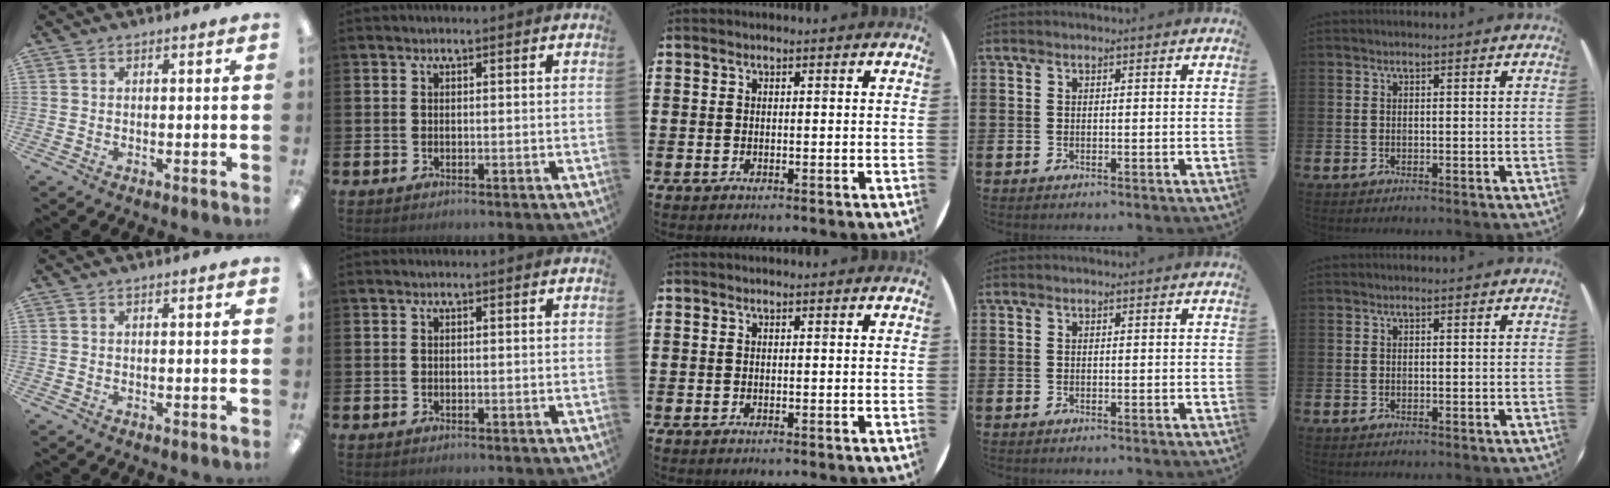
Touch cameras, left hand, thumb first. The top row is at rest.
{}